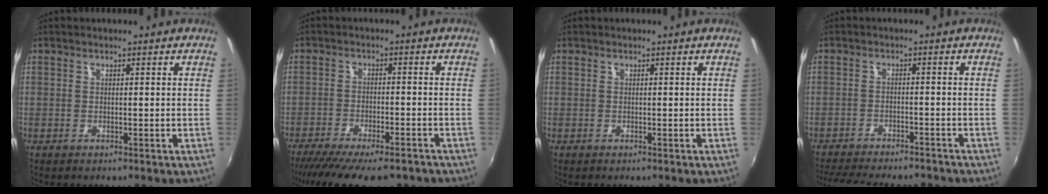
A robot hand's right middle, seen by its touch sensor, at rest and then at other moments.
{"total": 15.9, "force": [-12.8, 3.9, 8.5], "torque": [-0.170, -0.047, -0.192]}
{"total": 0.0}
{"total": 15.2, "force": [-13.3, 3.4, 6.6], "torque": [-0.140, -0.023, -0.193]}